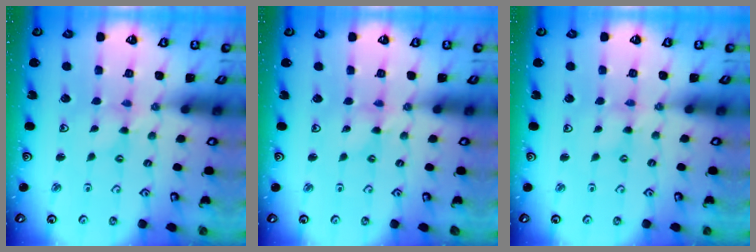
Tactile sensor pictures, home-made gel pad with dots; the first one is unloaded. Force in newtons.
{"total": 1.1, "press": 1.1, "slide": 0.1}
{"total": 1.7, "press": 1.7, "slide": 0.2}